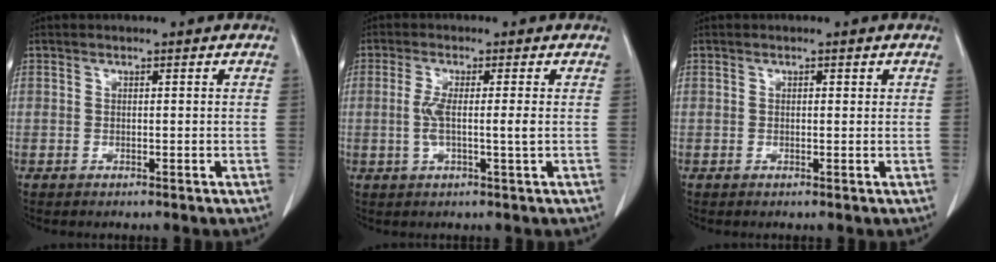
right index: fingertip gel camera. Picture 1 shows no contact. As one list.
[{"total": 4.2, "force": [-0.2, 0.0, 4.2], "torque": [-0.087, 0.000, -0.002]}, {"total": 0.6, "force": [0.2, 0.4, 0.5], "torque": [-0.007, 0.001, 0.003]}]